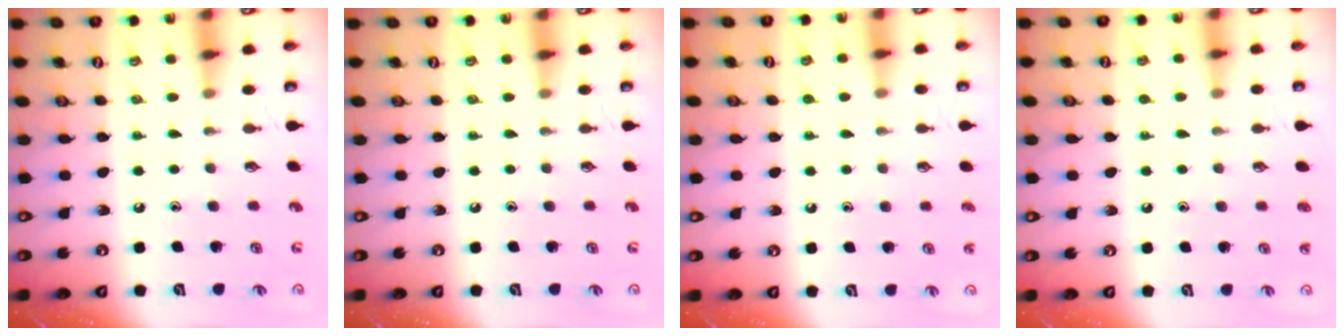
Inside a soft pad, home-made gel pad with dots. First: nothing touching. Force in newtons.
{"total": 0.0}
{"total": 3.7, "press": 3.6, "slide": 0.4}
{"total": 0.8, "press": 0.8, "slide": 0.1}